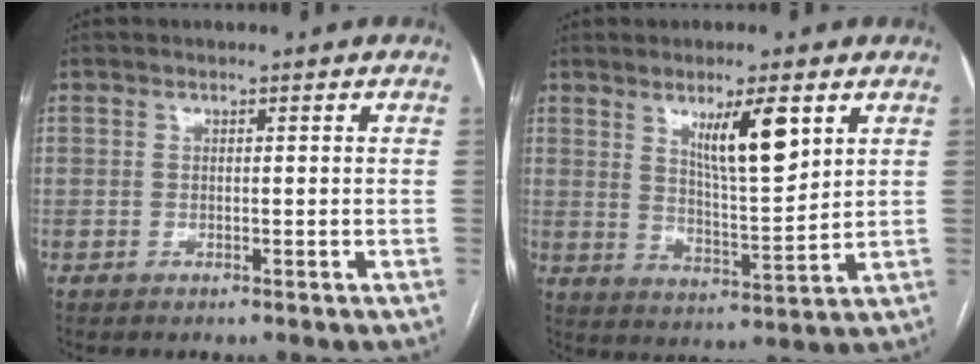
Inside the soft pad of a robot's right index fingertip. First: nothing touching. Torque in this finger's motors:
{"motor_torque": [0.57, 0.28, 0.31, 0.12]}